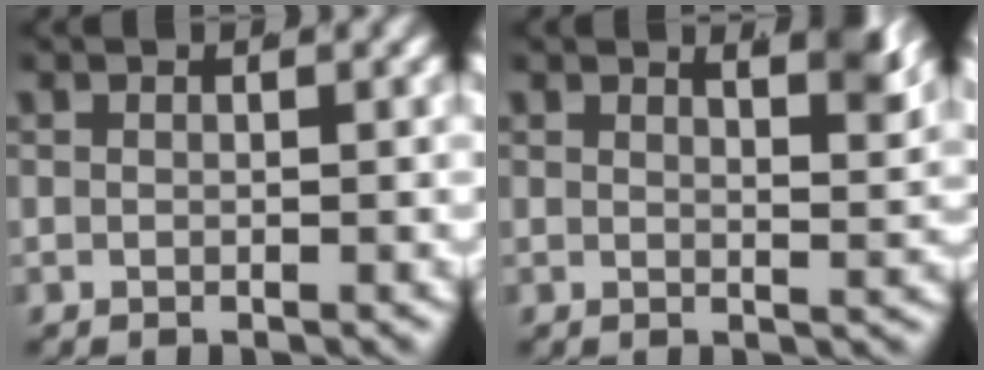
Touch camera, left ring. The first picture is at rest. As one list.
[{"total": 3.9, "force": [2.4, 0.3, 3.1], "torque": [-0.034, -0.010, 0.042]}]